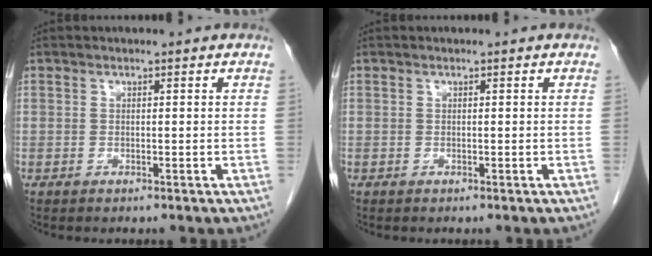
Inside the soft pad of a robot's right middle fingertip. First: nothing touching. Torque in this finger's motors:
{"motor_torque": [0.00, 0.00, -0.02, -0.01]}